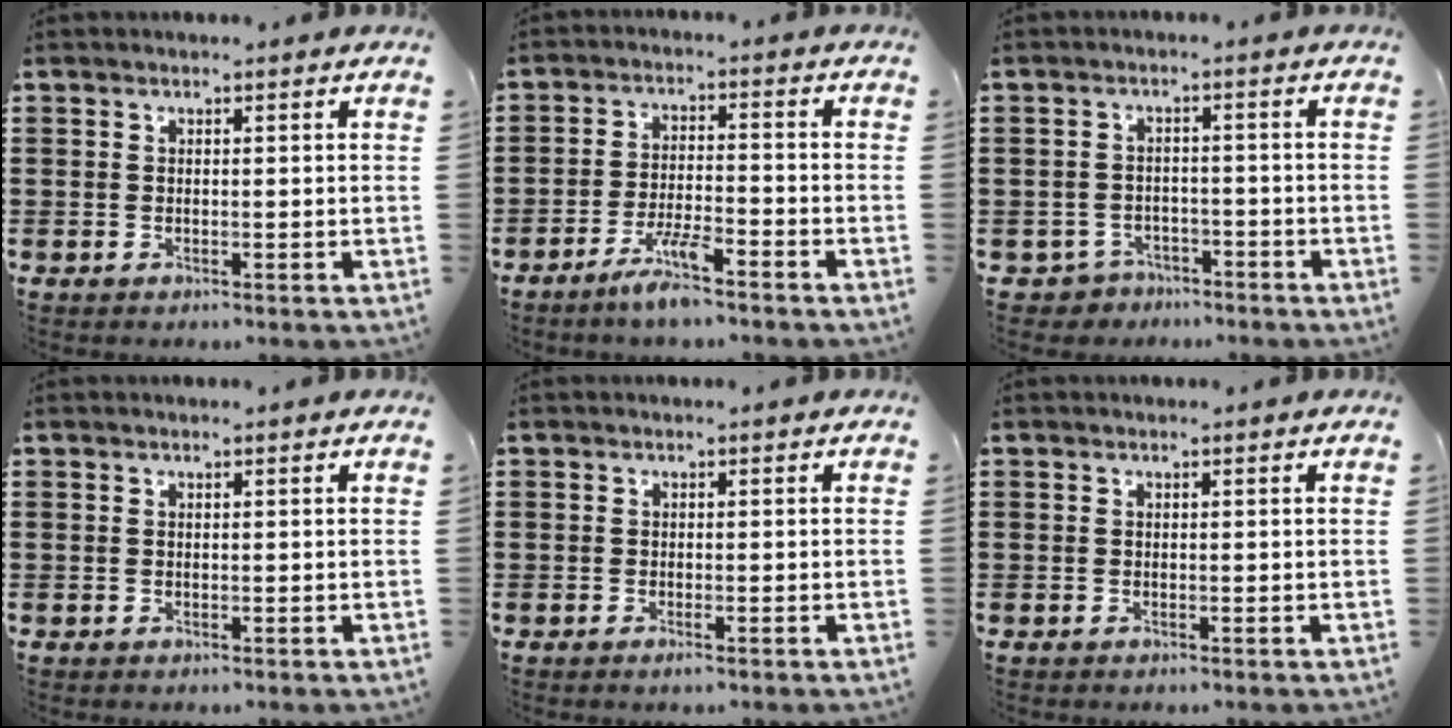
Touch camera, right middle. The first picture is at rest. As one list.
[{"total": 5.3, "force": [-4.1, 0.5, 3.2], "torque": [-0.073, -0.005, -0.082]}, {"total": 2.8, "force": [-2.6, 1.0, -0.2], "torque": [-0.015, -0.002, -0.060]}, {"total": 0.0}, {"total": 0.6, "force": [-0.4, 0.1, 0.5], "torque": [-0.010, -0.003, -0.007]}, {"total": 0.0}]